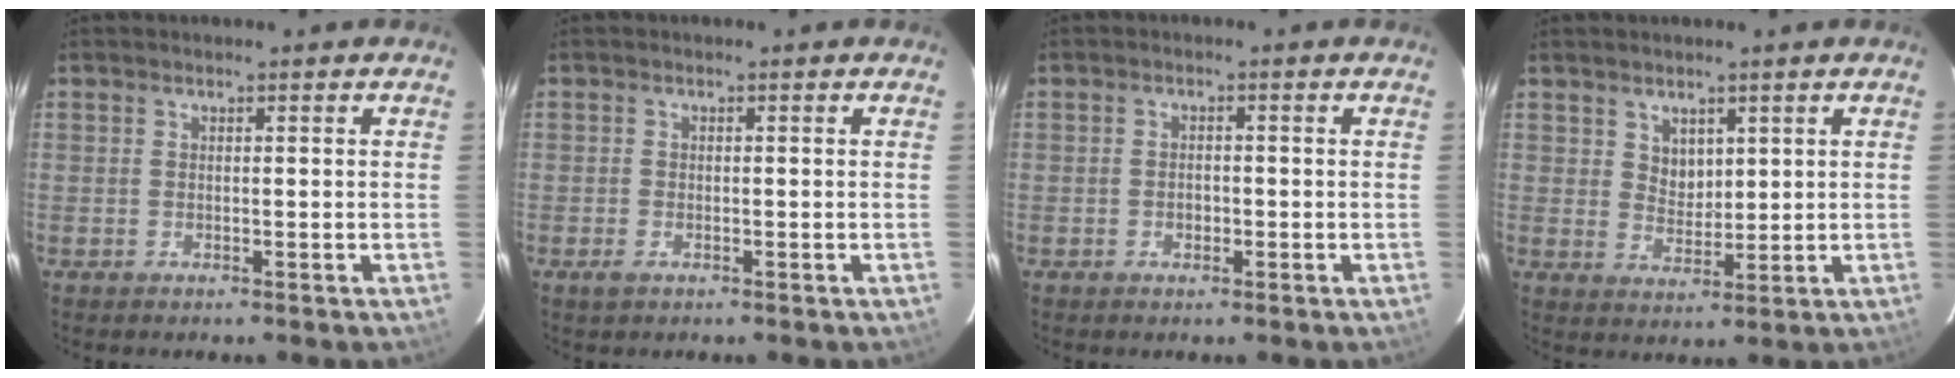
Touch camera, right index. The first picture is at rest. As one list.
[{"total": 1.6, "force": [-1.0, 0.9, 0.9], "torque": [-0.017, -0.003, -0.018]}, {"total": 1.8, "force": [-0.7, 1.2, 1.1], "torque": [-0.020, 0.004, -0.012]}, {"total": 3.9, "force": [2.1, 2.8, 1.6], "torque": [-0.020, 0.000, 0.042]}]